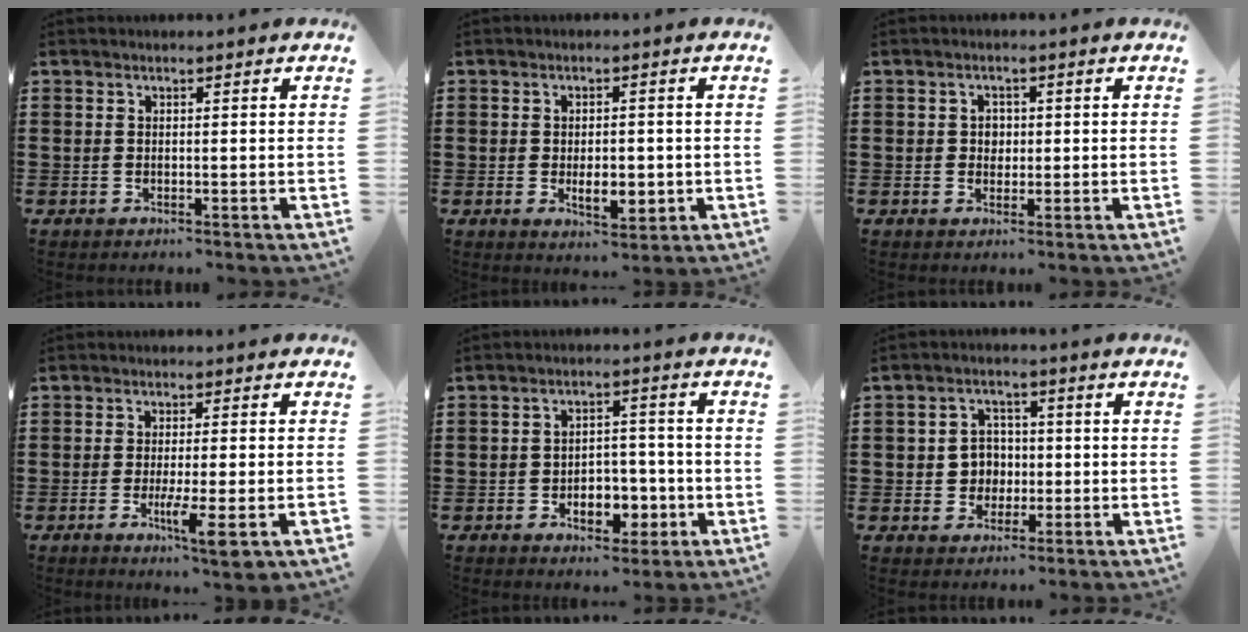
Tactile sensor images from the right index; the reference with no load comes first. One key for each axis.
{"total": 4.8, "fx": -0.8, "fy": 2.3, "fz": 4.1, "tx": -0.058, "ty": -0.001, "tz": -0.018}
{"total": 1.8, "fx": 0.1, "fy": 1.6, "fz": 0.9, "tx": -0.021, "ty": 0.008, "tz": 0.000}
{"total": 6.9, "fx": -2.7, "fy": 0.2, "fz": 6.3, "tx": -0.112, "ty": -0.020, "tz": -0.044}
{"total": 5.9, "fx": -2.4, "fy": 3.9, "fz": 3.8, "tx": -0.049, "ty": 0.007, "tz": -0.045}
{"total": 4.2, "fx": -0.4, "fy": 3.9, "fz": 1.6, "tx": -0.045, "ty": 0.009, "tz": -0.010}